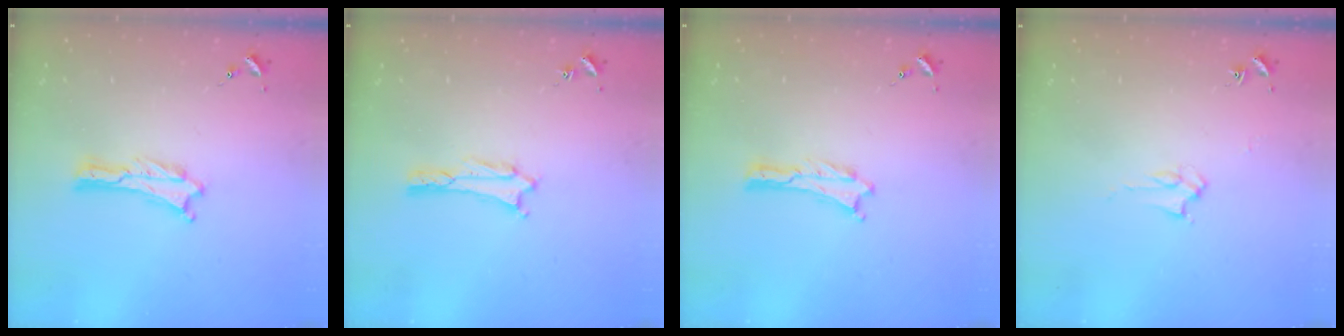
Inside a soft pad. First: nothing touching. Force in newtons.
{"total": 1.6, "press": 1.6, "slide": 0.2}
{"total": 0.0}
{"total": 2.8, "press": 2.8, "slide": 0.4}